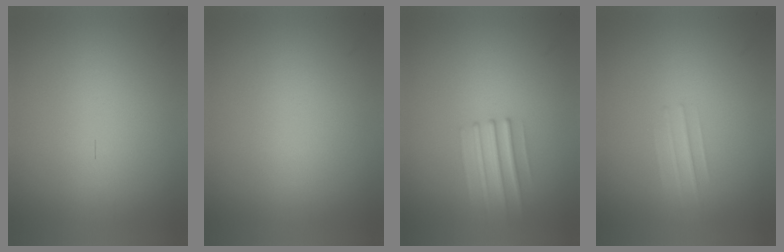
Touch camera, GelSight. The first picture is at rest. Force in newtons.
{"total": 0.0}
{"total": 2.2}
{"total": 1.2}